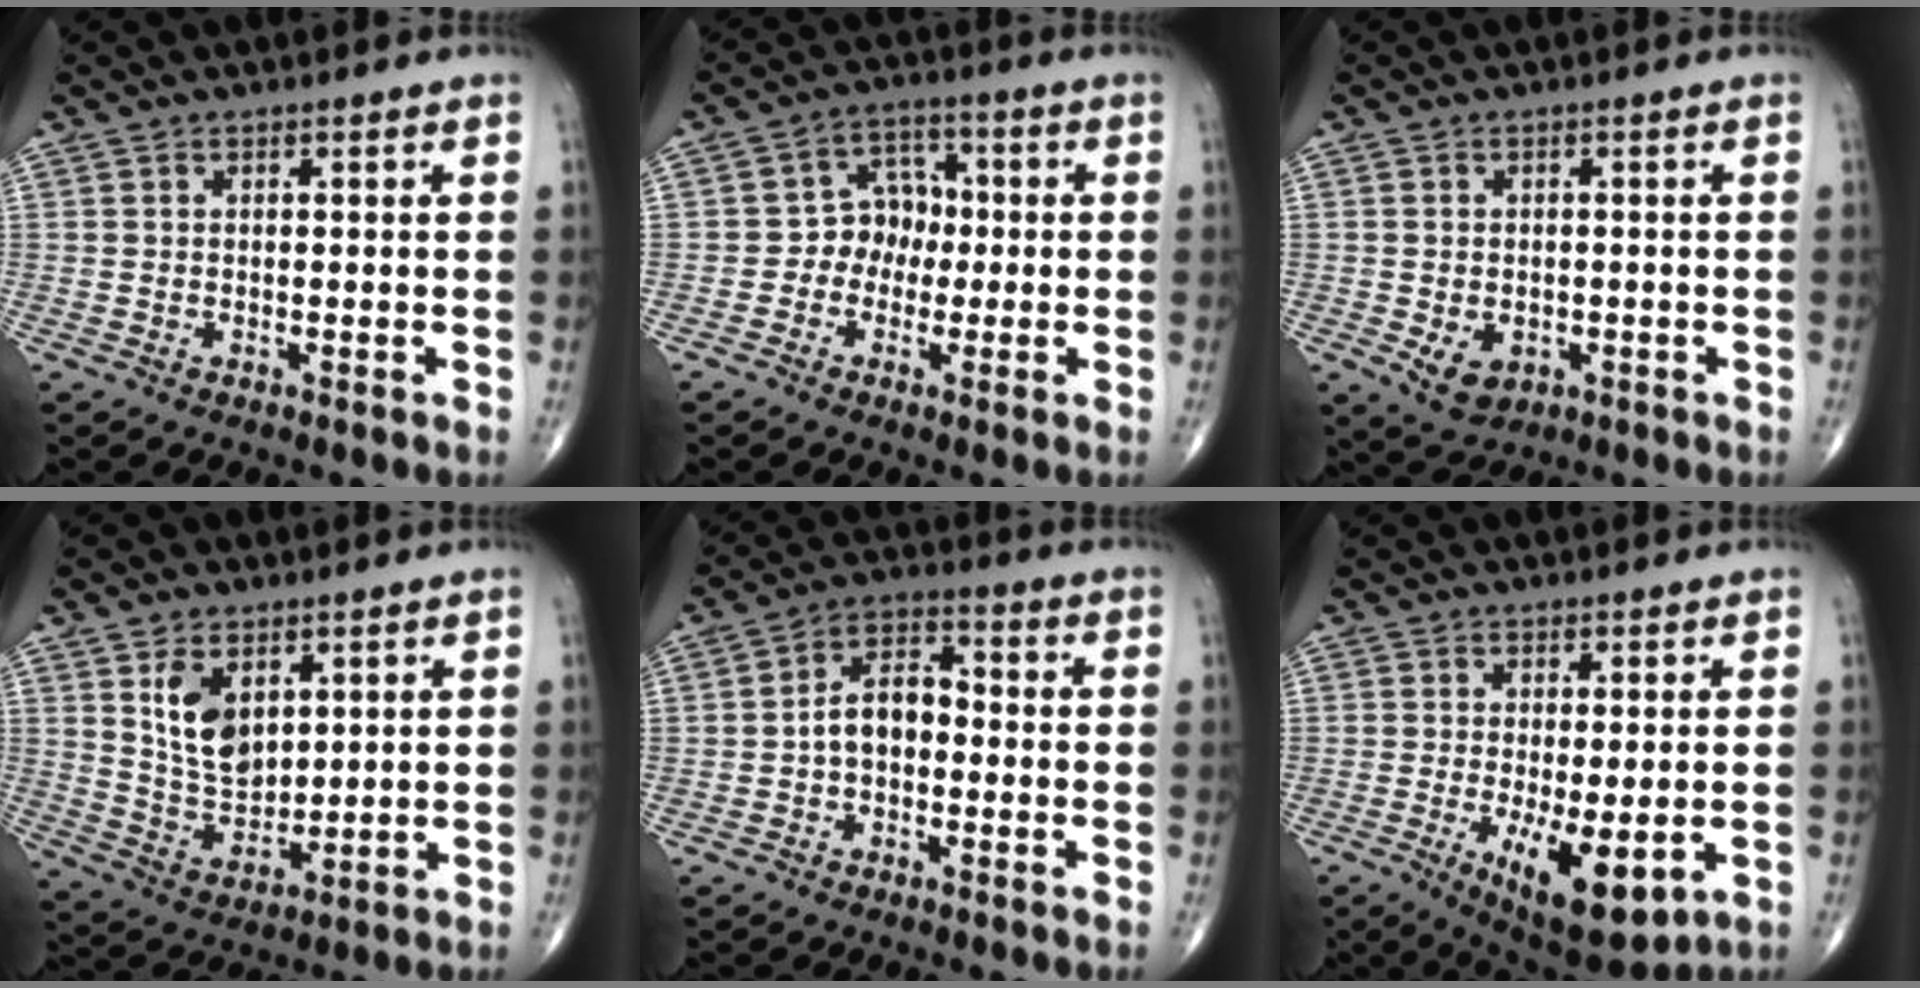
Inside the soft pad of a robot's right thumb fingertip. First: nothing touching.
{"total": 6.8, "force": [-0.9, 5.7, 3.6], "torque": [-0.019, 0.026, -0.030]}
{"total": 4.9, "force": [-1.4, 3.5, 3.1], "torque": [-0.044, 0.001, -0.010]}
{"total": 9.2, "force": [3.6, 5.8, 6.2], "torque": [-0.091, -0.025, 0.080]}
{"total": 7.4, "force": [-1.2, 4.7, 5.6], "torque": [-0.085, 0.032, -0.033]}
{"total": 11.3, "force": [-3.0, 4.4, 10.0], "torque": [-0.150, -0.022, -0.035]}